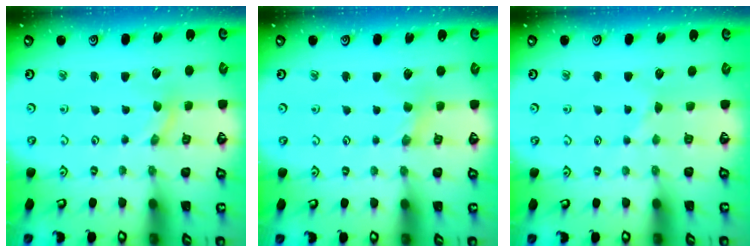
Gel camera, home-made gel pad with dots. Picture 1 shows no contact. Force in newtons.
{"total": 1.8, "press": 1.8, "slide": 0.4}
{"total": 2.9, "press": 2.9, "slide": 0.5}